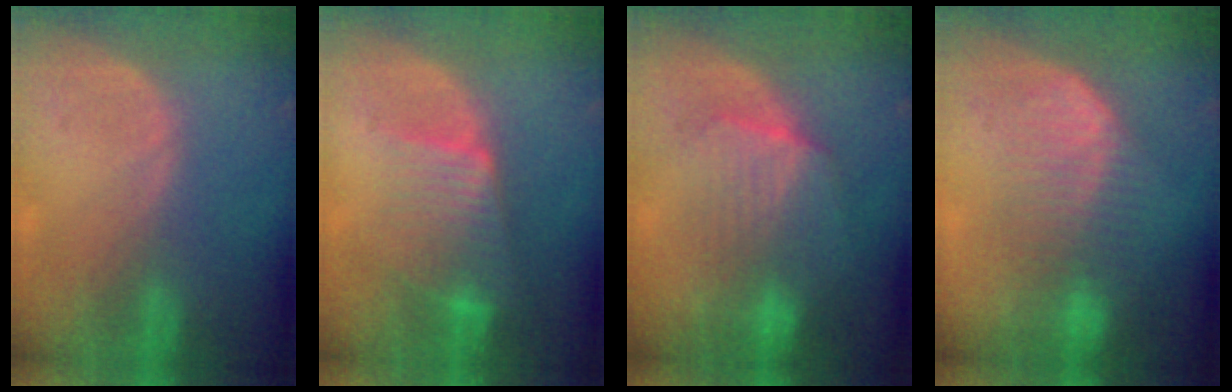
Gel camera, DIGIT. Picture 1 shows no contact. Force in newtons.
{"total": 6.7, "press": 6.2, "slide": 2.5}
{"total": 7.1, "press": 7.0, "slide": 1.3}
{"total": 6.8, "press": 6.6, "slide": 1.4}